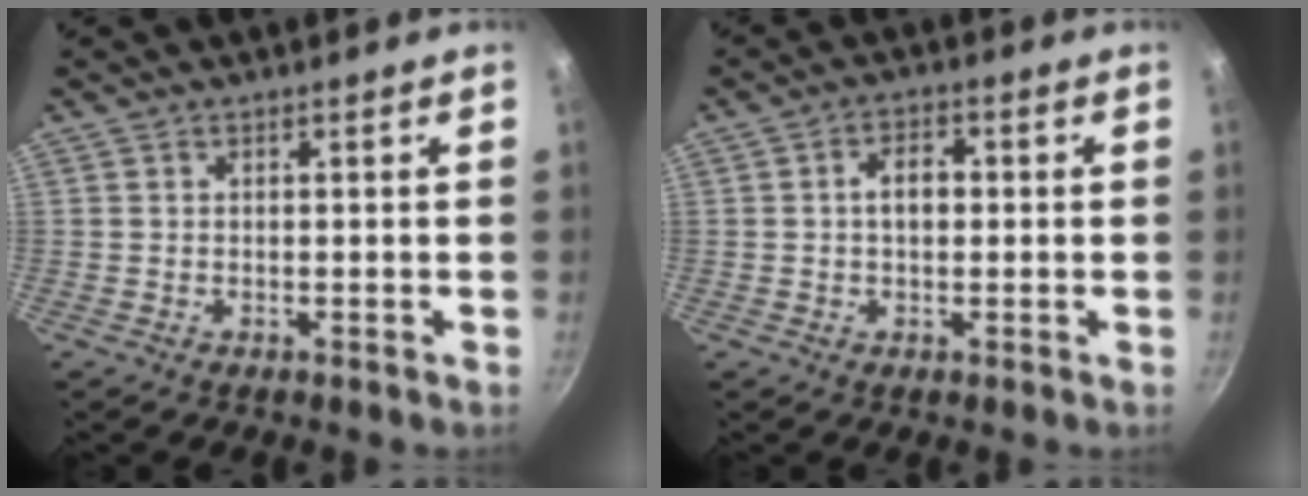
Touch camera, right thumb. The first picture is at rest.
{"total": 4.6, "force": [0.2, 3.0, 3.5], "torque": [-0.038, 0.016, -0.001]}